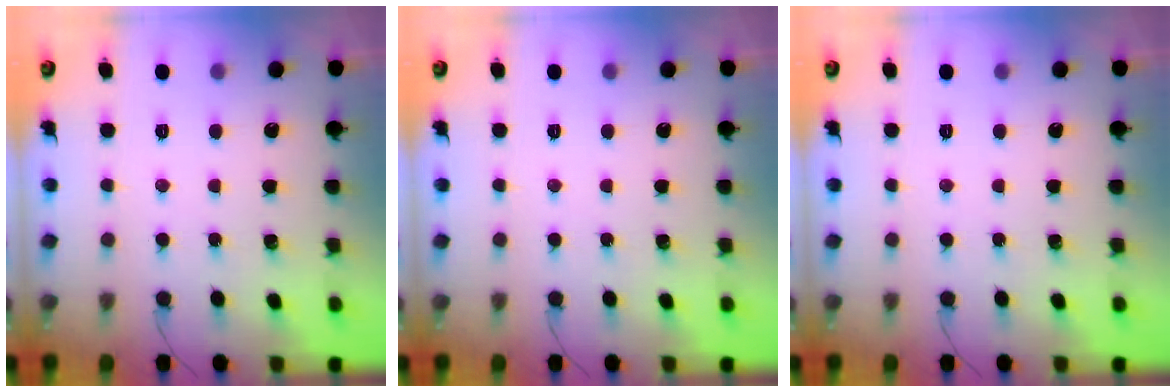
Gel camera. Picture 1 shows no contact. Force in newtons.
{"total": 0.0}
{"total": 0.0}